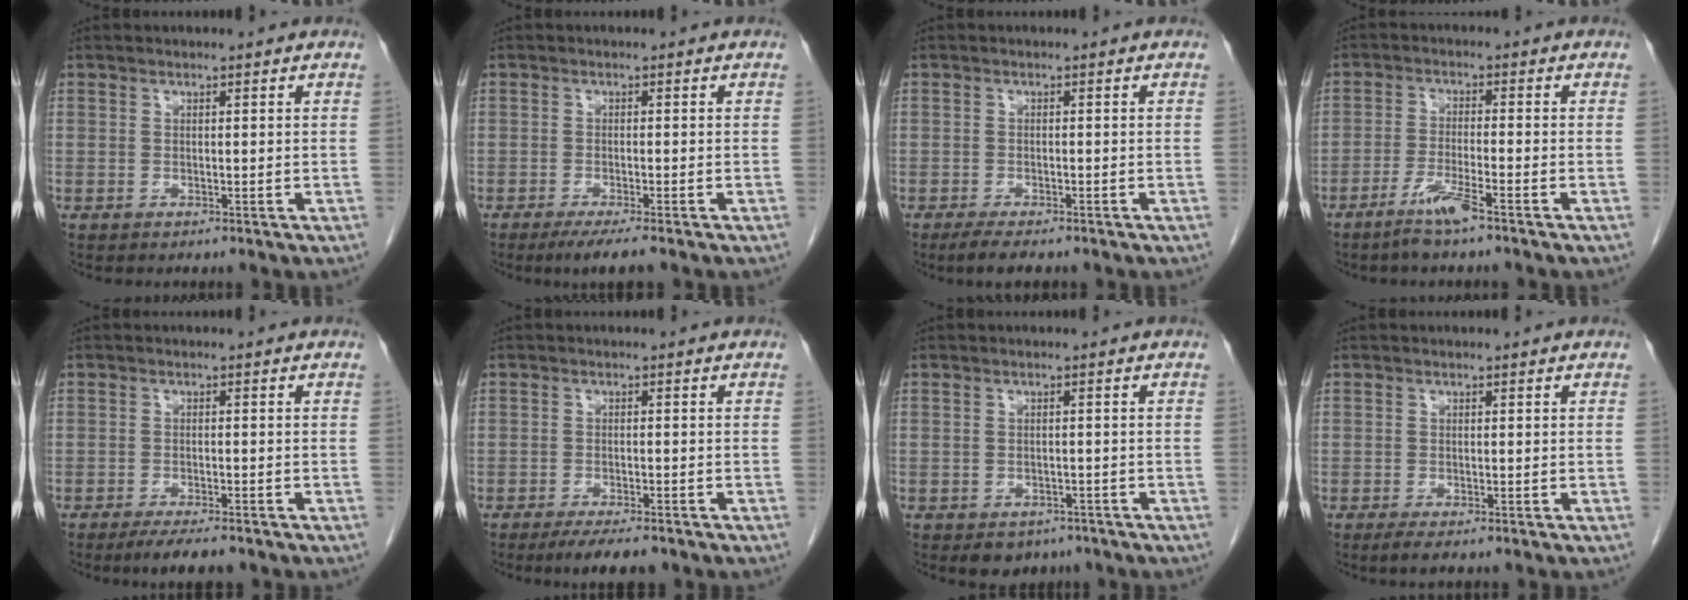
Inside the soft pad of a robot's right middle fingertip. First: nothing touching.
{"total": 4.1, "force": [-3.0, 0.0, 2.8], "torque": [-0.044, -0.011, -0.050]}
{"total": 3.4, "force": [-2.6, 0.8, 1.9], "torque": [-0.039, -0.009, -0.040]}
{"total": 4.6, "force": [-3.2, -0.3, 3.2], "torque": [-0.066, -0.008, -0.066]}
{"total": 4.9, "force": [-3.9, 0.8, 2.9], "torque": [-0.045, -0.009, -0.060]}
{"total": 5.5, "force": [-4.3, 1.1, 3.2], "torque": [-0.047, -0.009, -0.064]}
{"total": 3.9, "force": [-2.9, 2.5, 1.0], "torque": [-0.008, 0.004, -0.034]}
{"total": 1.7, "force": [-1.2, 0.4, 1.2], "torque": [-0.028, -0.006, -0.020]}